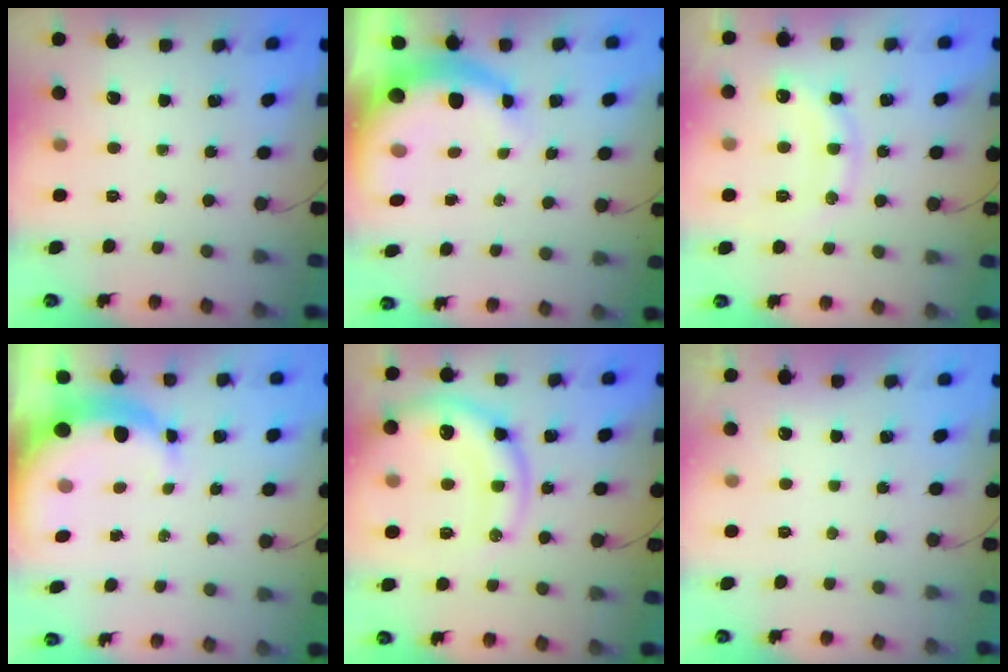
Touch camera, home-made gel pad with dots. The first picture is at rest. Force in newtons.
{"total": 9.4, "press": 9.2, "slide": 2.1}
{"total": 14.4, "press": 14.4, "slide": 0.6}
{"total": 9.2, "press": 9.0, "slide": 1.7}
{"total": 16.3, "press": 16.1, "slide": 2.4}
{"total": 2.9, "press": 2.9, "slide": 0.1}